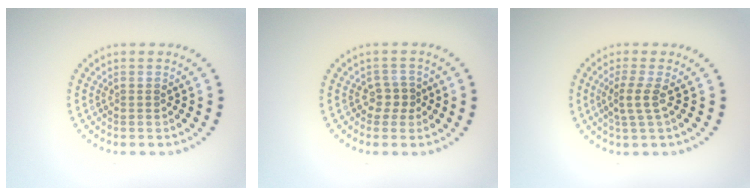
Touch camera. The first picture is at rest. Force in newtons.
{"total": 1.9, "press": 1.5, "slide": 1.2}
{"total": 2.1, "press": 1.5, "slide": 1.4}